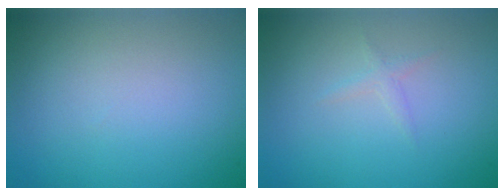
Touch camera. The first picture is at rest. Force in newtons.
{"total": 0.7, "press": 0.7, "slide": 0.0}